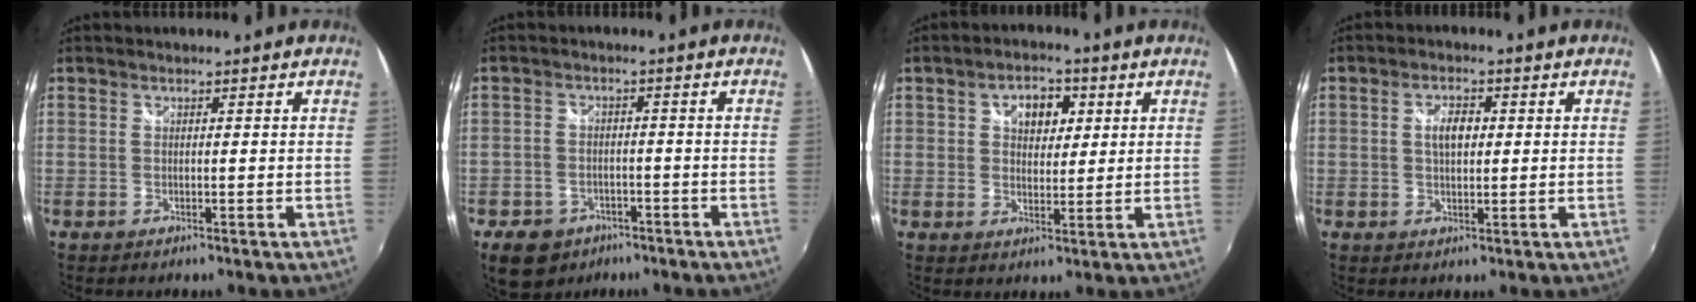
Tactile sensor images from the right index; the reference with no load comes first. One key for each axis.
{"total": 9.3, "fx": -5.7, "fy": 6.6, "fz": 3.1, "tx": -0.093, "ty": 0.007, "tz": -0.082}
{"total": 6.5, "fx": 2.2, "fy": 4.4, "fz": 4.3, "tx": -0.063, "ty": 0.016, "tz": 0.036}
{"total": 4.3, "fx": 0.7, "fy": 2.3, "fz": 3.5, "tx": -0.061, "ty": 0.007, "tz": 0.012}